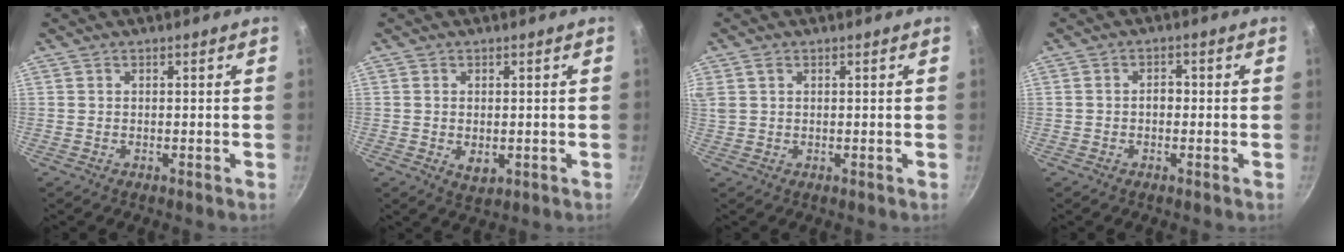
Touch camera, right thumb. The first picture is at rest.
{"total": 3.3, "force": [-0.3, 2.1, 2.5], "torque": [-0.039, -0.009, -0.002]}
{"total": 2.5, "force": [1.1, 1.7, 1.5], "torque": [-0.027, 0.005, 0.024]}
{"total": 2.0, "force": [-0.4, 1.4, 1.4], "torque": [-0.011, 0.009, -0.007]}